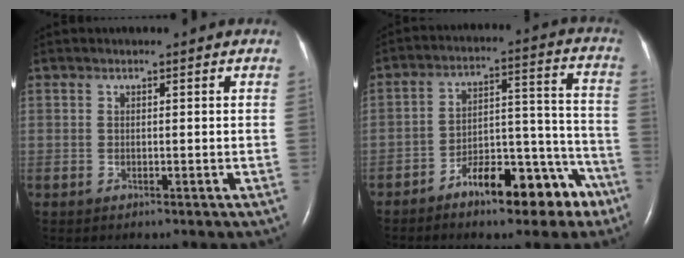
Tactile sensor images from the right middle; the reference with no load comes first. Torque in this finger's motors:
{"motor_torque": [1.11, -1.03, 0.21, 0.10]}